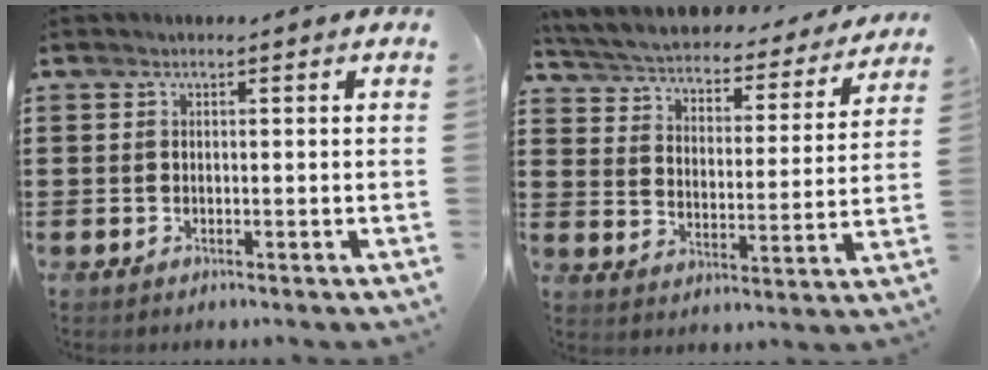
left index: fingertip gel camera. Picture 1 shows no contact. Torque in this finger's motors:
{"motor_torque": [2.14, 0.00, -0.03, -0.11]}